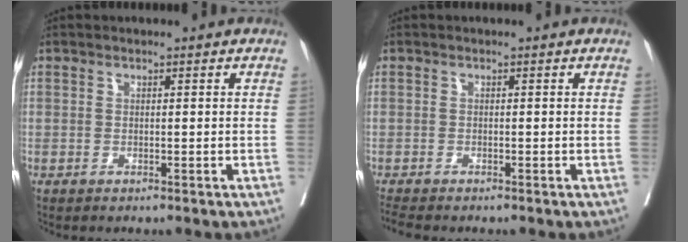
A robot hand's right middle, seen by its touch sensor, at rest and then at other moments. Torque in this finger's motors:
{"motor_torque": [0.14, -0.13, 0.02, 0.00]}